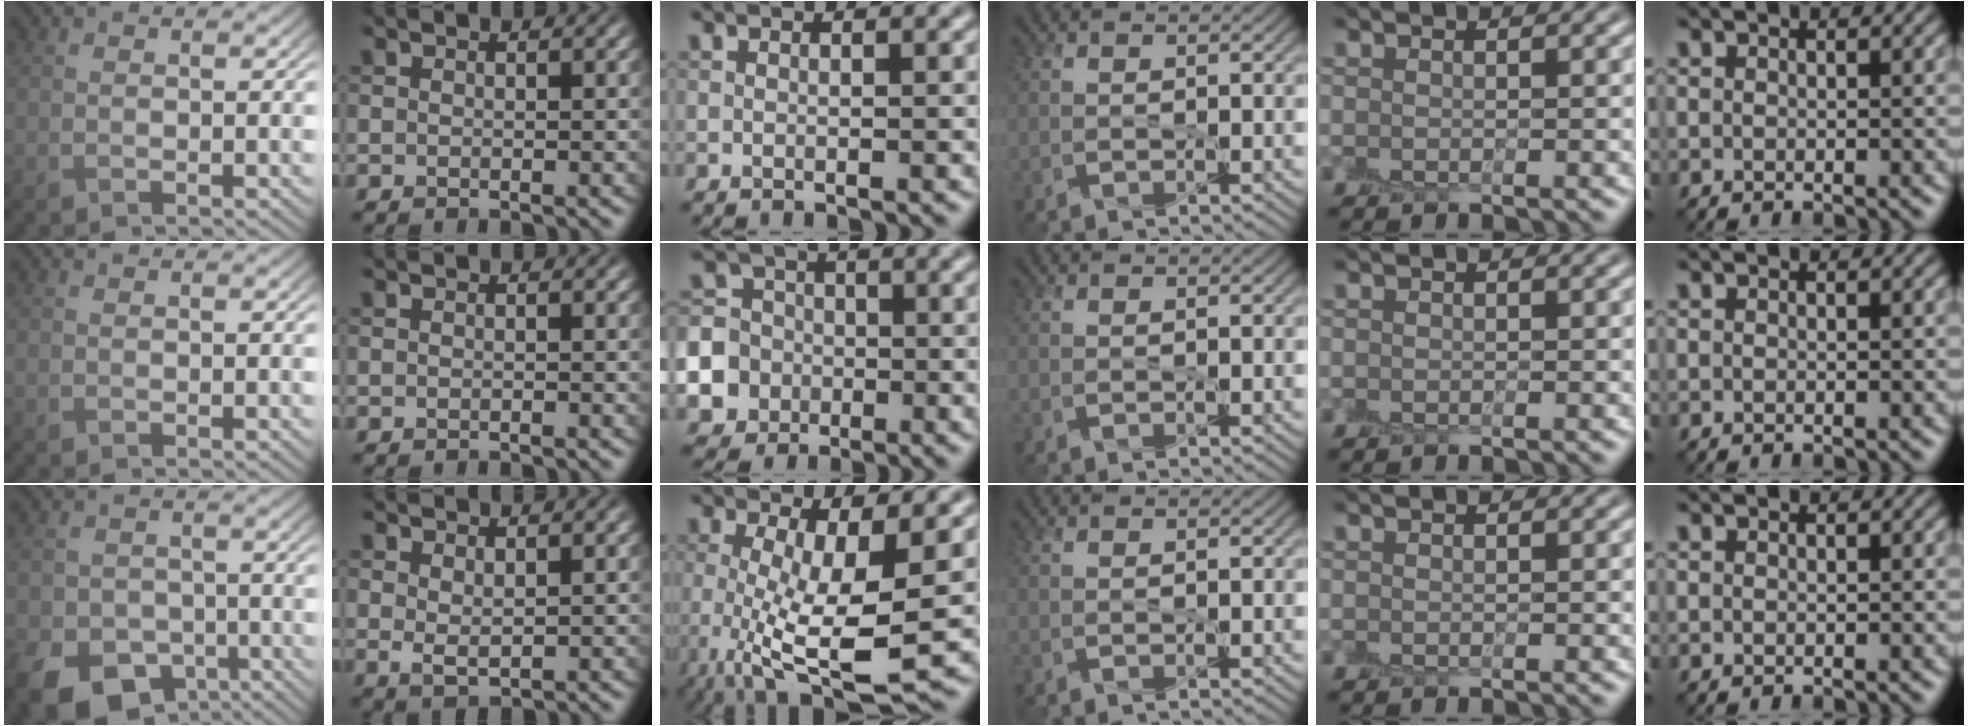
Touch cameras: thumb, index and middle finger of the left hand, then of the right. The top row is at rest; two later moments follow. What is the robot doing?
{"motion": "peel", "object": "envelope seal"}